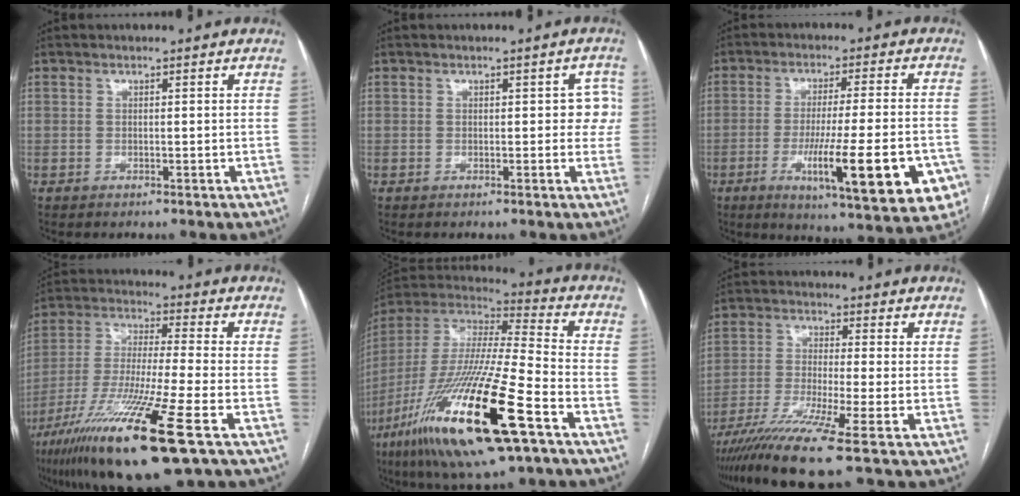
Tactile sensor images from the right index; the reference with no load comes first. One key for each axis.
{"total": 3.1, "fx": 0.3, "fy": 2.0, "fz": 2.4, "tx": -0.008, "ty": 0.019, "tz": -0.001}
{"total": 18.9, "fx": -6.7, "fy": 2.5, "fz": 17.5, "tx": -0.213, "ty": -0.020, "tz": -0.088}
{"total": 19.8, "fx": -10.5, "fy": 0.5, "fz": 16.8, "tx": -0.330, "ty": -0.053, "tz": -0.192}
{"total": 27.1, "fx": -13.4, "fy": 2.9, "fz": 23.4, "tx": -0.475, "ty": -0.071, "tz": -0.249}
{"total": 10.6, "fx": -7.1, "fy": -1.5, "fz": 7.7, "tx": -0.146, "ty": -0.030, "tz": -0.128}